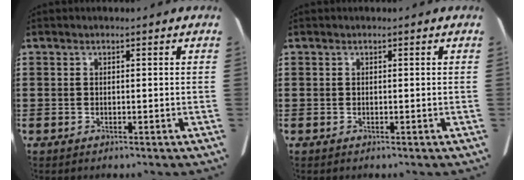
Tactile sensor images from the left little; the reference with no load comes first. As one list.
[{"total": 0.0}]